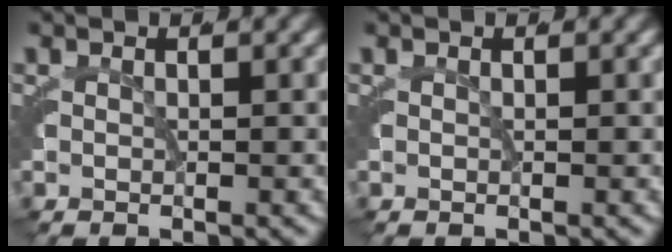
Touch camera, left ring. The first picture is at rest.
{"total": 0.0}